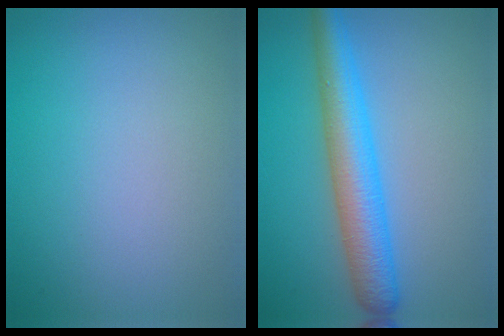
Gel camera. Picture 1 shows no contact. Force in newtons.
{"total": 5.8, "press": 5.8, "slide": 0.1}